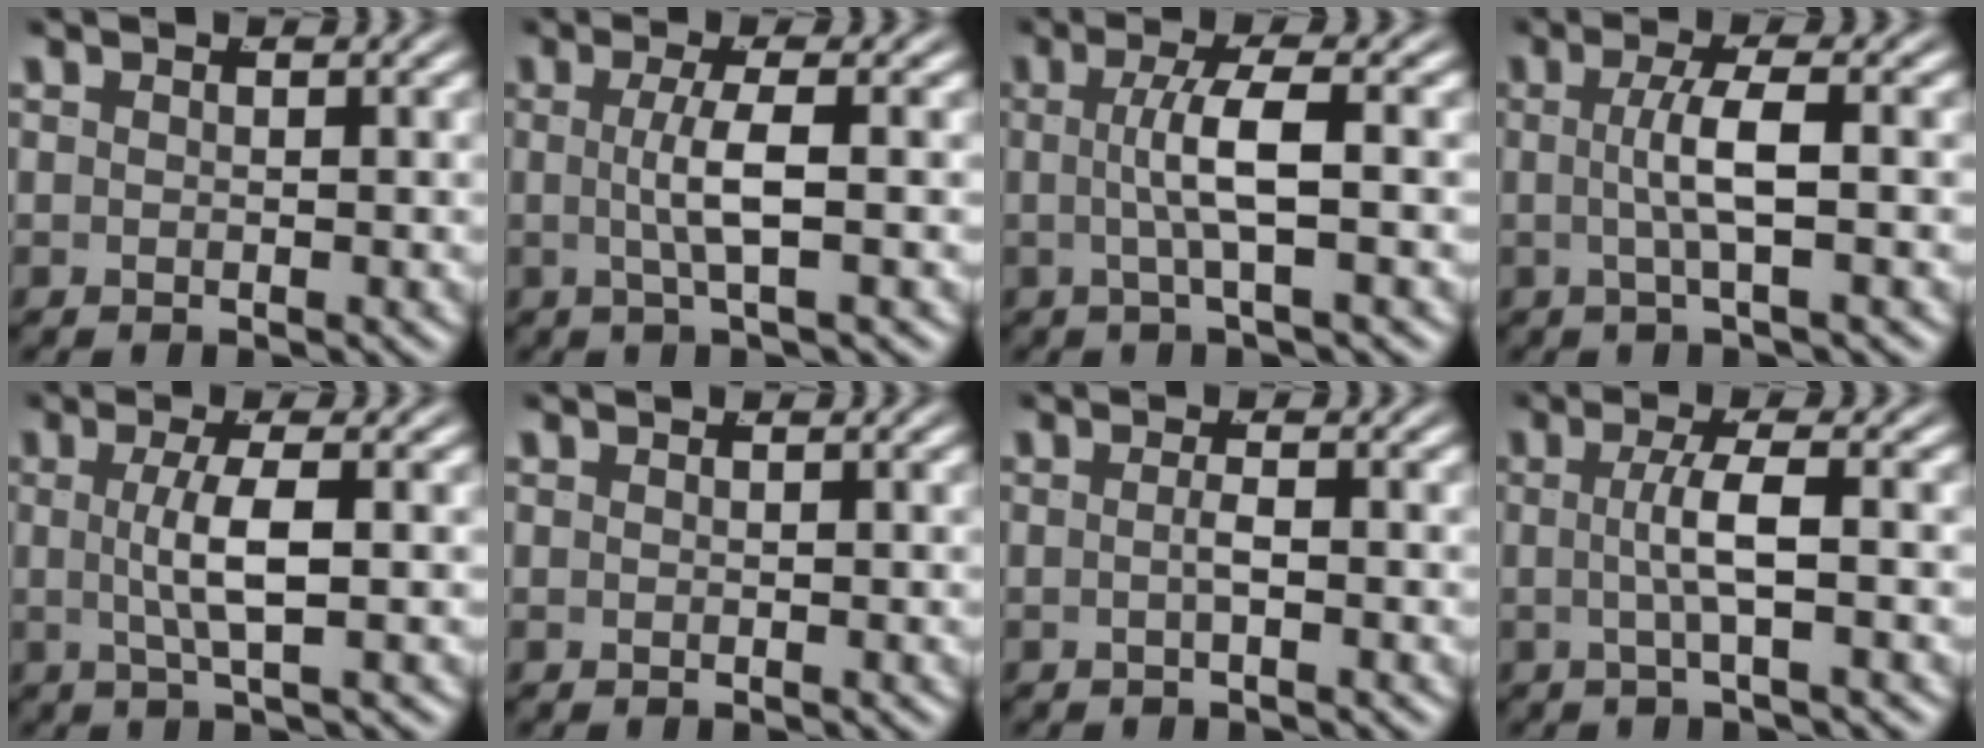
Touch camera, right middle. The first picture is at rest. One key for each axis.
{"total": 2.9, "fx": -0.2, "fy": -0.5, "fz": 2.8, "tx": -0.054, "ty": -0.003, "tz": 0.000}
{"total": 3.4, "fx": -0.1, "fy": -0.2, "fz": 3.4, "tx": -0.065, "ty": 0.003, "tz": 0.000}
{"total": 3.0, "fx": -0.2, "fy": -0.2, "fz": 3.0, "tx": -0.057, "ty": 0.001, "tz": 0.000}
{"total": 3.3, "fx": 0.0, "fy": -0.2, "fz": 3.3, "tx": -0.062, "ty": -0.005, "tz": 0.004}
{"total": 0.0}
{"total": 1.2, "fx": -0.7, "fy": -0.3, "fz": 0.9, "tx": -0.020, "ty": -0.004, "tz": -0.011}
{"total": 2.8, "fx": -0.4, "fy": -0.4, "fz": 2.7, "tx": -0.052, "ty": 0.000, "tz": -0.004}